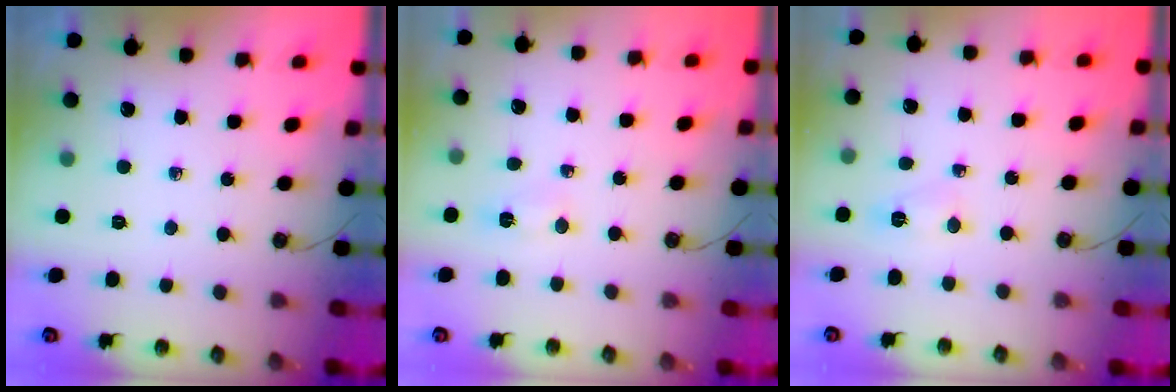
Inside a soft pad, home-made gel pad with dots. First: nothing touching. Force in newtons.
{"total": 2.7, "press": 2.6, "slide": 0.3}
{"total": 3.9, "press": 3.9, "slide": 0.7}